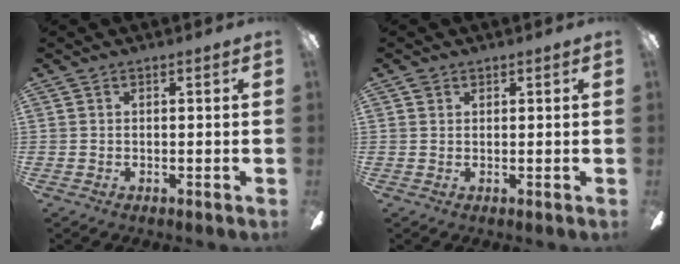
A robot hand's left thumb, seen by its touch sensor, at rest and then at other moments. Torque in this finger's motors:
{"motor_torque": [0.13, 0.09, 0.56, 0.10, 0.00]}